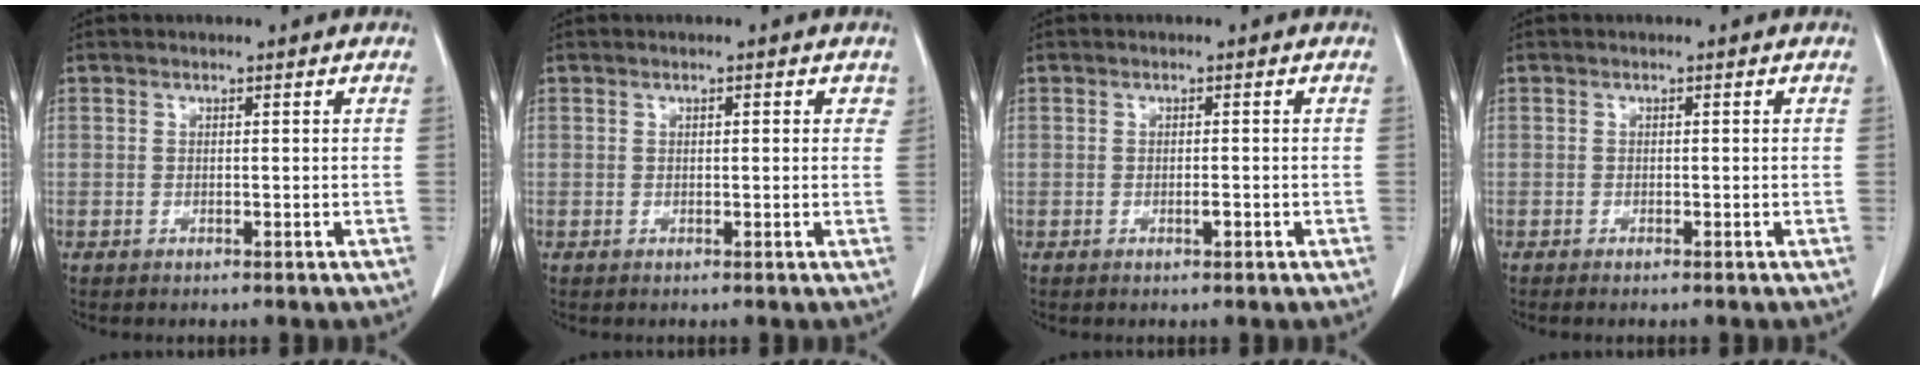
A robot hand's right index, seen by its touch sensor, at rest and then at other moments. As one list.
[{"total": 1.9, "force": [0.8, 1.0, 1.4], "torque": [-0.010, 0.004, 0.005]}, {"total": 1.1, "force": [-0.4, 0.2, 1.0], "torque": [-0.019, 0.000, -0.006]}, {"total": 0.8, "force": [-0.6, 0.0, 0.5], "torque": [-0.012, -0.002, -0.009]}]